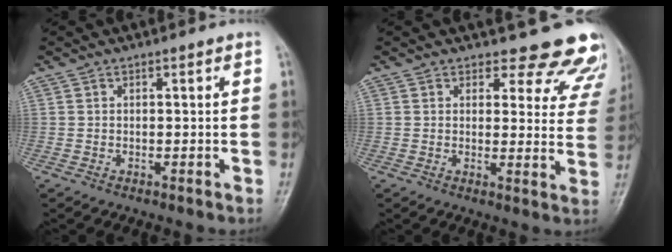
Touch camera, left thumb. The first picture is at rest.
{"total": 13.0, "force": [12.1, 4.4, 1.6], "torque": [0.041, -0.097, 0.110]}